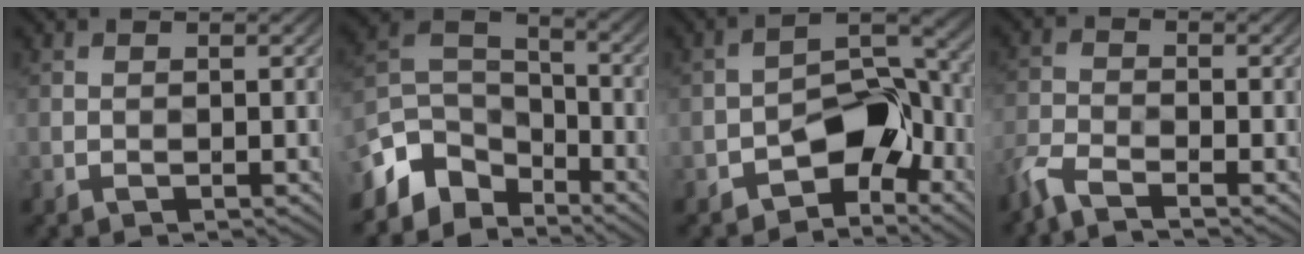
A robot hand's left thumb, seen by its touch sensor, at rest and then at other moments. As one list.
[{"total": 9.0, "force": [-6.0, 5.5, 3.8], "torque": [-0.095, -0.001, -0.124]}, {"total": 8.3, "force": [-4.3, 4.6, 5.4], "torque": [-0.068, 0.006, -0.085]}, {"total": 4.5, "force": [-3.7, 1.1, 2.3], "torque": [-0.062, -0.013, -0.077]}]